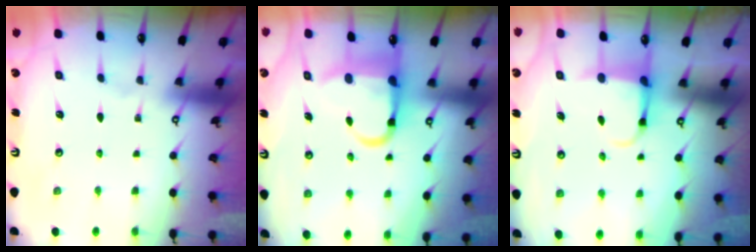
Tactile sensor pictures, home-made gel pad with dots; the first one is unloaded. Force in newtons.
{"total": 9.2, "press": 8.9, "slide": 2.4}
{"total": 3.9, "press": 3.8, "slide": 0.9}